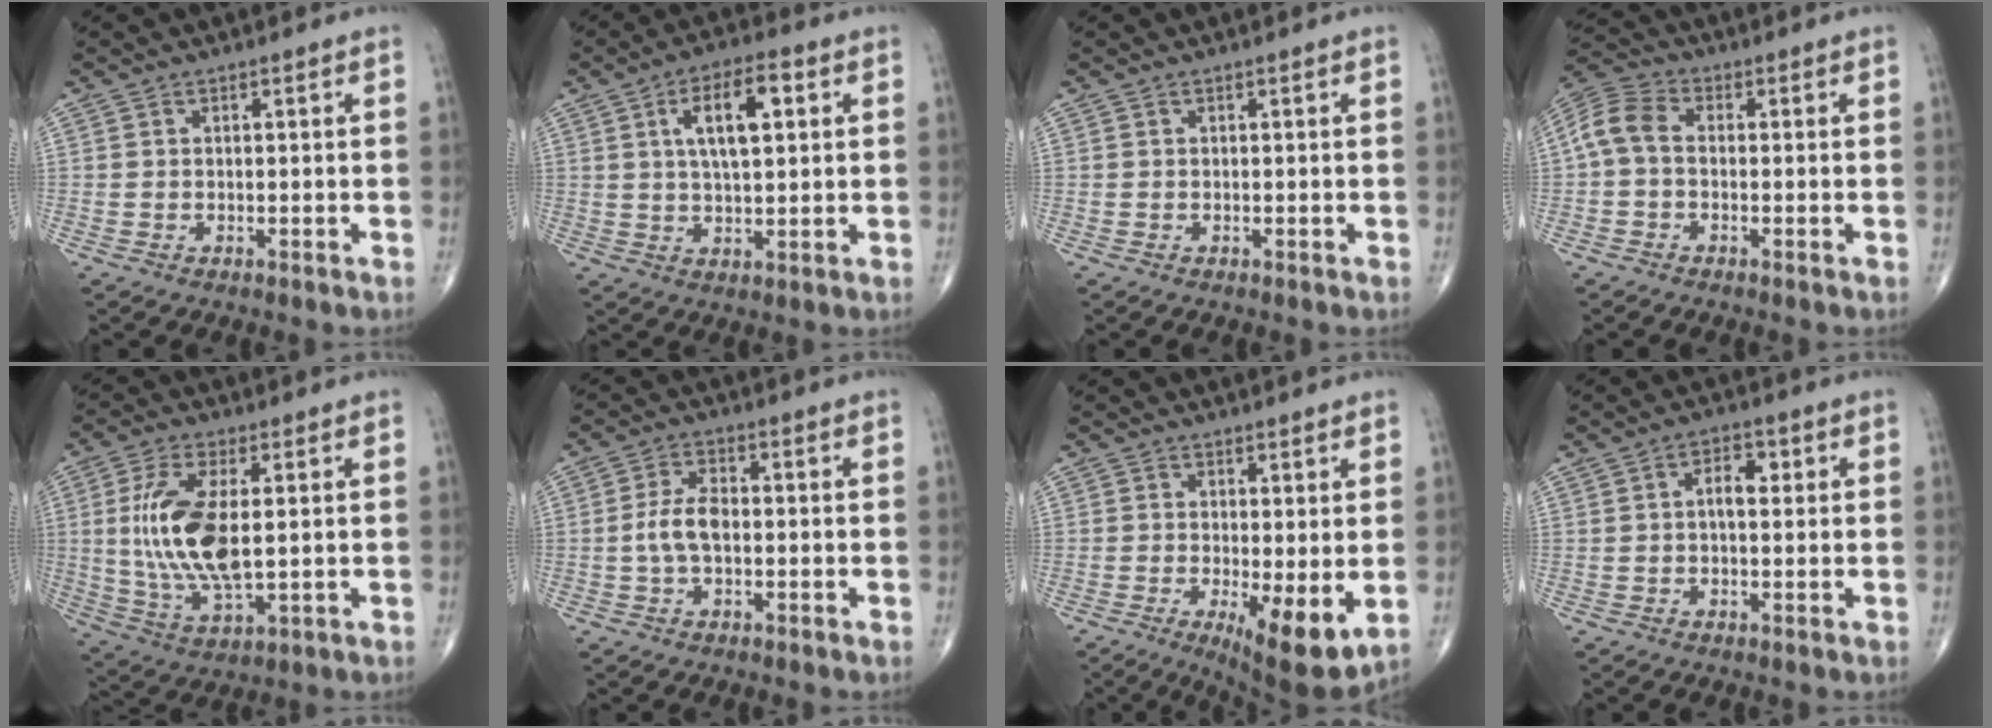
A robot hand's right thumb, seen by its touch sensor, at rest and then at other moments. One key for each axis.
{"total": 10.2, "fx": 3.0, "fy": 4.1, "fz": 8.9, "tx": -0.139, "ty": 0.006, "tz": 0.048}
{"total": 0.0}
{"total": 6.9, "fx": -0.4, "fy": 4.5, "fz": 5.2, "tx": -0.104, "ty": 0.021, "tz": -0.022}
{"total": 14.6, "fx": 1.3, "fy": 6.1, "fz": 13.2, "tx": -0.276, "ty": -0.014, "tz": 0.033}
{"total": 5.4, "fx": -0.6, "fy": 2.8, "fz": 4.6, "tx": -0.097, "ty": 0.015, "tz": -0.016}
{"total": 9.5, "fx": -1.7, "fy": 2.8, "fz": 8.9, "tx": -0.131, "ty": -0.026, "tz": -0.020}
{"total": 4.0, "fx": 0.6, "fy": 2.2, "fz": 3.3, "tx": -0.047, "ty": 0.012, "tz": 0.007}